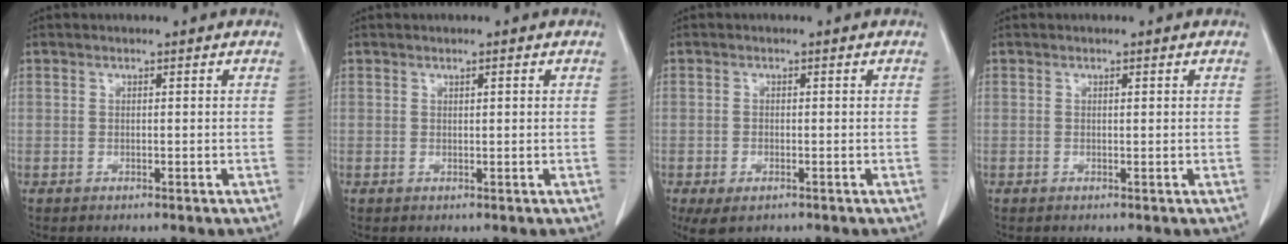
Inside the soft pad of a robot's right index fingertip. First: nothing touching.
{"total": 0.7, "force": [0.3, 0.1, 0.6], "torque": [-0.012, 0.001, 0.006]}
{"total": 4.0, "force": [-2.3, 2.0, 2.7], "torque": [-0.051, -0.009, -0.031]}
{"total": 0.0}